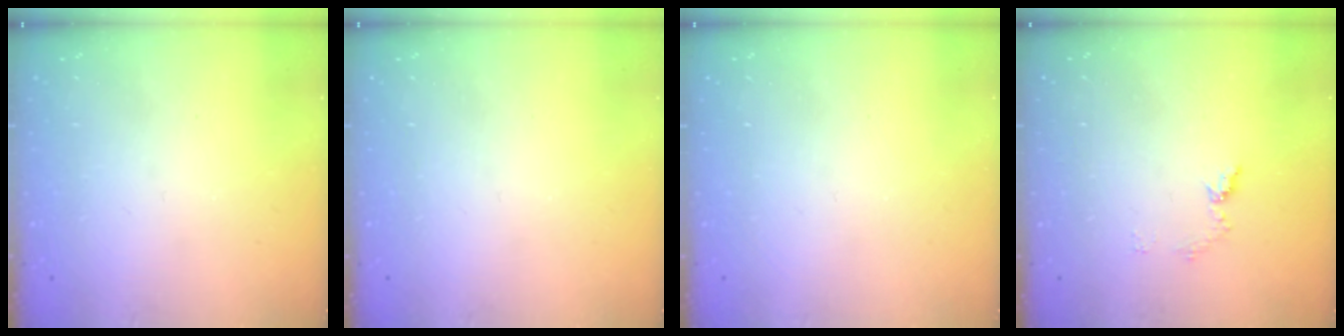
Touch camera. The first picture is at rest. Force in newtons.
{"total": 0.0}
{"total": 0.0}
{"total": 6.4, "press": 6.4, "slide": 0.7}